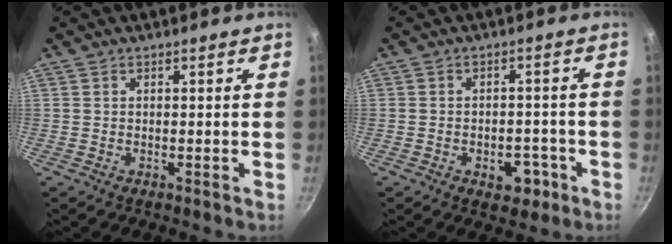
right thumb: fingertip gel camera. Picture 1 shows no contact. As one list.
[{"total": 5.6, "force": [-2.5, 3.7, 3.4], "torque": [-0.021, 0.017, -0.028]}]